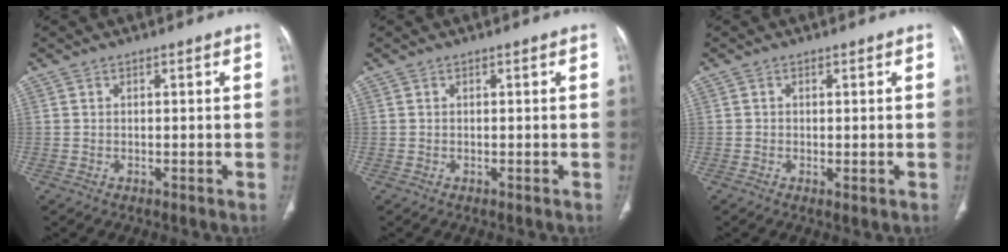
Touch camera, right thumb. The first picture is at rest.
{"total": 0.0}
{"total": 1.0, "force": [-0.2, 0.4, 0.9], "torque": [-0.018, -0.004, -0.003]}